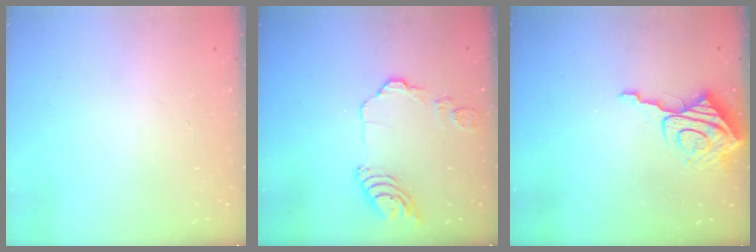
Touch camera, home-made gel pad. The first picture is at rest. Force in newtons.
{"total": 11.5, "press": 11.4, "slide": 1.6}
{"total": 9.7, "press": 9.6, "slide": 1.1}